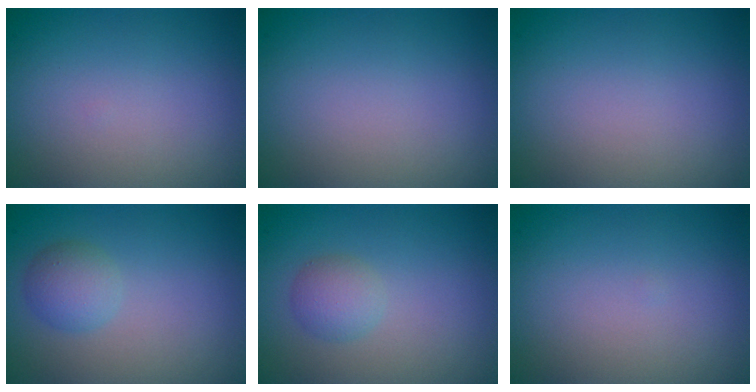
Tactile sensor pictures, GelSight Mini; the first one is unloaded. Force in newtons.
{"total": 0.0}
{"total": 0.0}
{"total": 2.2, "press": 2.2, "slide": 0.1}
{"total": 2.0, "press": 2.0, "slide": 0.1}
{"total": 0.0}